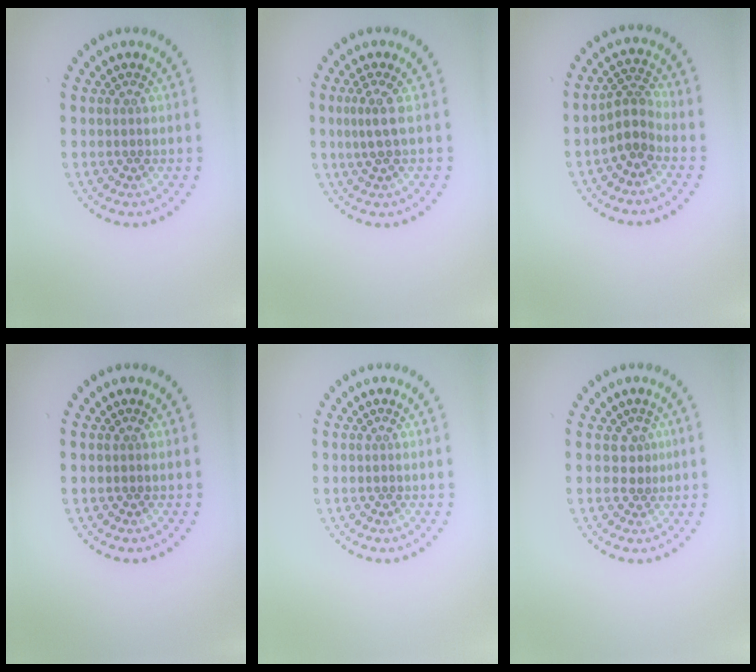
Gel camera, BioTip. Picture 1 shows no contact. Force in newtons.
{"total": 2.1, "press": 1.4, "slide": 1.6}
{"total": 2.6, "press": 2.0, "slide": 1.7}
{"total": 0.0}
{"total": 0.0}
{"total": 1.2, "press": 0.9, "slide": 0.8}